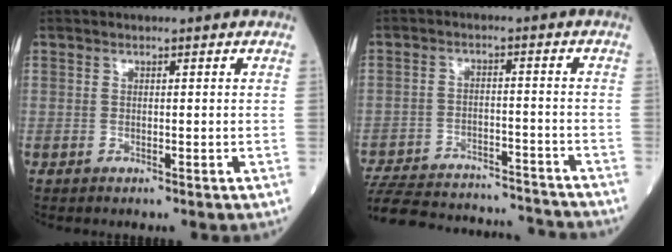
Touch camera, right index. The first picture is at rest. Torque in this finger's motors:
{"motor_torque": [-0.22, -0.36, -0.65, -0.21]}